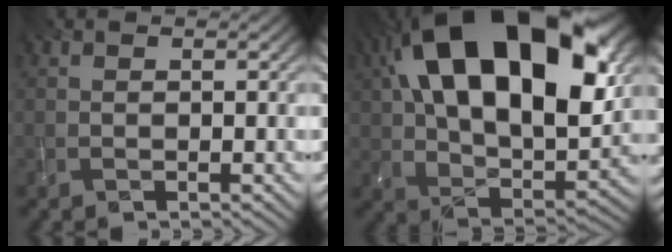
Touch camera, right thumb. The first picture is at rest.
{"total": 21.7, "force": [7.6, 12.2, 16.2], "torque": [-0.311, 0.042, 0.121]}